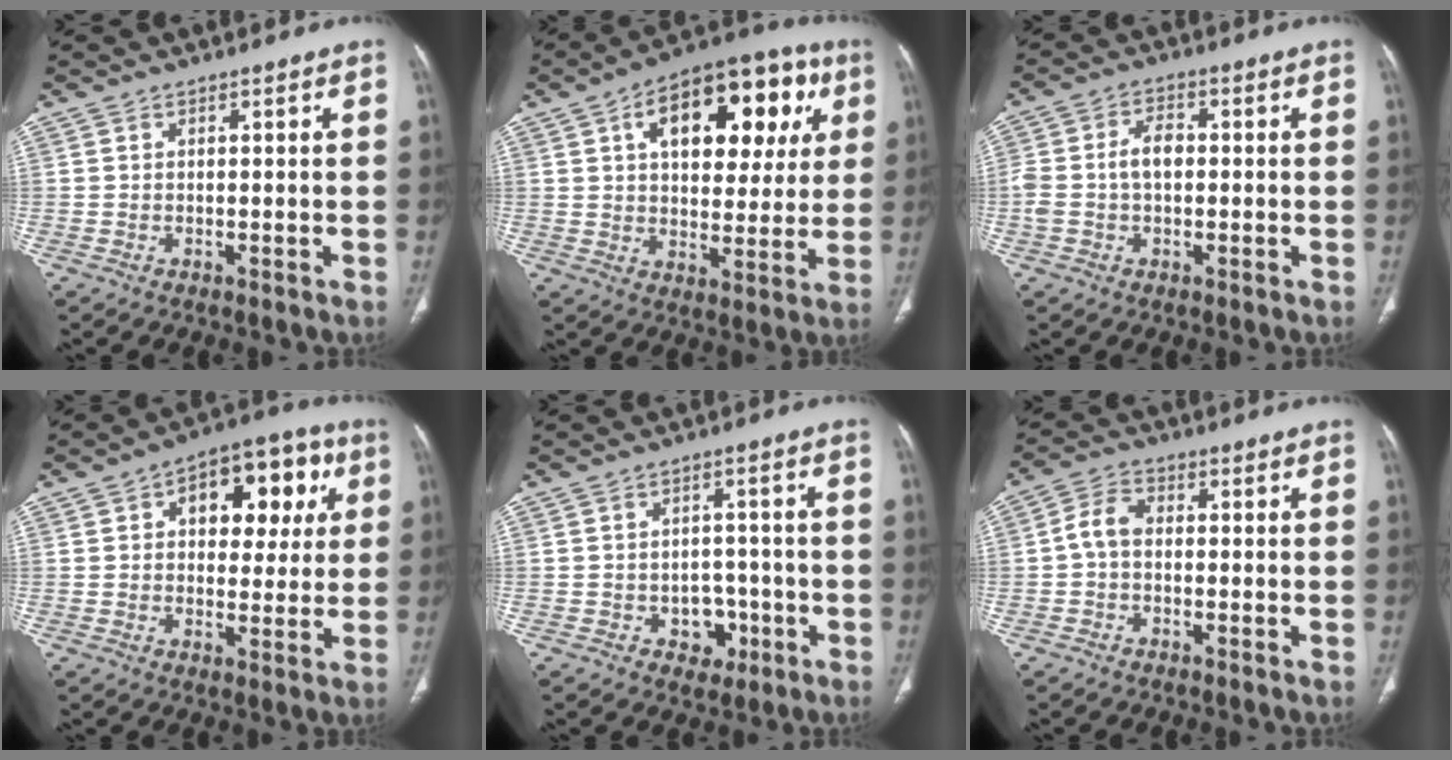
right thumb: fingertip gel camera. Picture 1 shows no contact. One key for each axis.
{"total": 21.5, "fx": 7.4, "fy": 11.8, "fz": 16.4, "tx": -0.182, "ty": 0.014, "tz": 0.105}
{"total": 5.8, "fx": -0.2, "fy": 3.5, "fz": 4.5, "tx": -0.099, "ty": 0.021, "tz": -0.005}
{"total": 15.2, "fx": 4.7, "fy": 9.1, "fz": 11.2, "tx": -0.095, "ty": 0.015, "tz": 0.062}
{"total": 5.4, "fx": -2.0, "fy": 4.3, "fz": 2.5, "tx": -0.002, "ty": 0.021, "tz": -0.020}
{"total": 4.7, "fx": -0.5, "fy": 3.2, "fz": 3.4, "tx": -0.061, "ty": 0.016, "tz": -0.018}